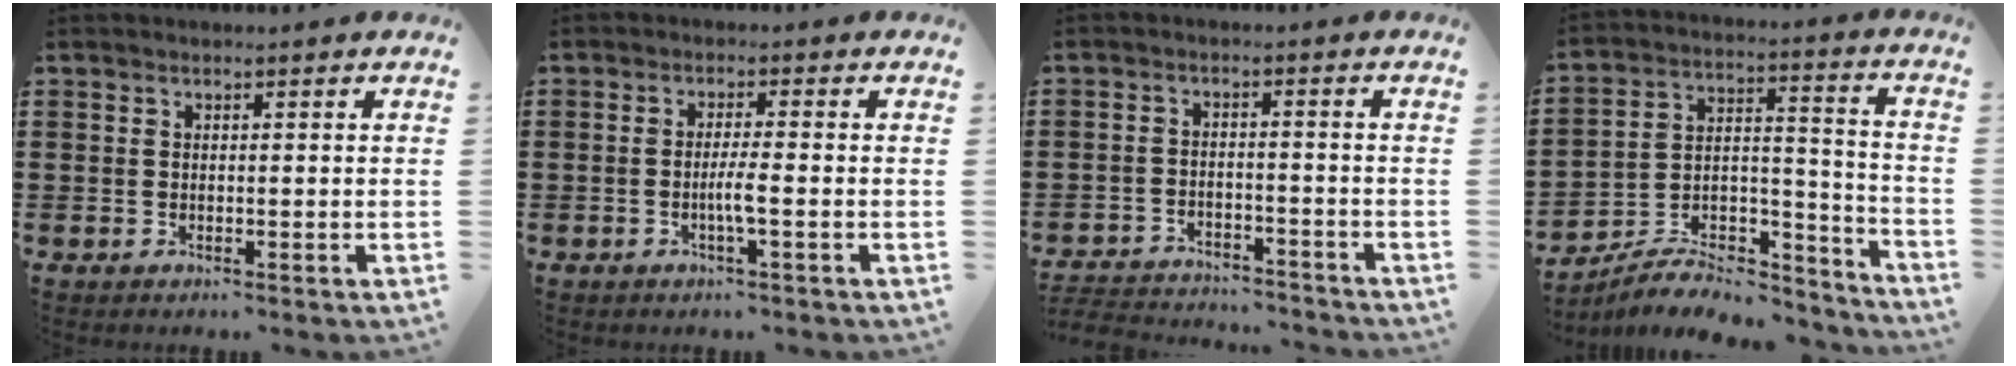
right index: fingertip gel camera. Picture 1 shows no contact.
{"total": 2.8, "force": [-0.9, 0.0, 2.6], "torque": [-0.054, -0.006, -0.020]}
{"total": 3.6, "force": [-3.5, 0.3, 0.2], "torque": [-0.016, -0.001, -0.078]}
{"total": 6.8, "force": [-5.8, 2.5, 2.5], "torque": [-0.033, 0.014, -0.109]}